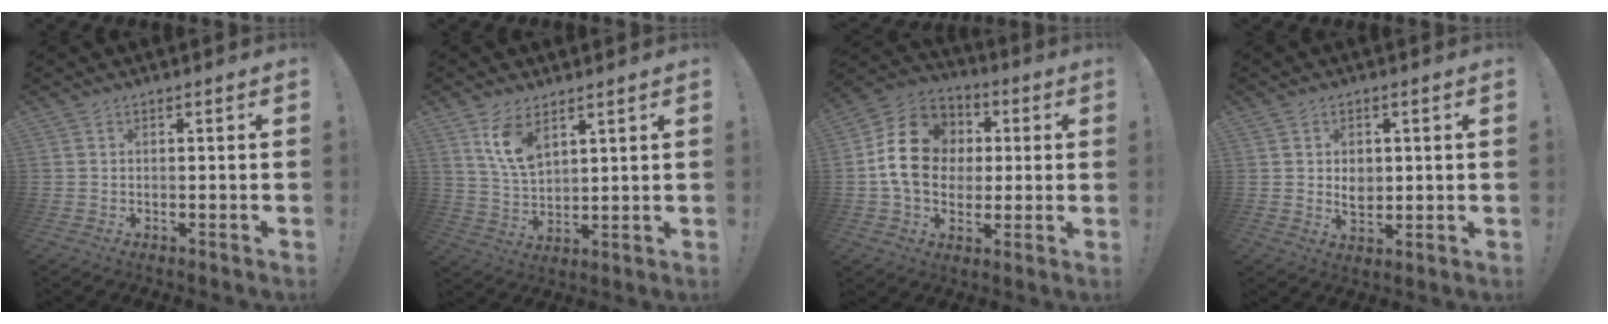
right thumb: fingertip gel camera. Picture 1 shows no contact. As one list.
[{"total": 9.7, "force": [5.9, 5.0, 5.7], "torque": [-0.113, -0.023, 0.111]}, {"total": 16.9, "force": [2.6, 14.1, 8.8], "torque": [-0.136, 0.015, 0.059]}, {"total": 4.9, "force": [0.9, 4.1, 2.6], "torque": [-0.032, -0.002, 0.015]}]